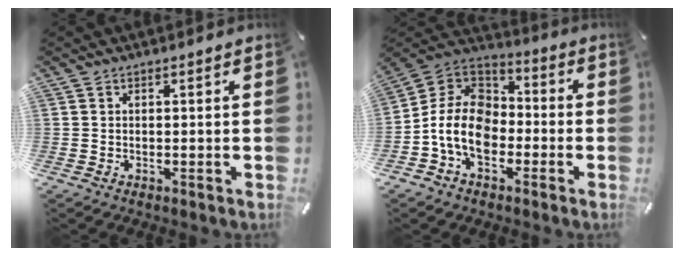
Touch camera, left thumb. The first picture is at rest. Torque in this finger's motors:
{"motor_torque": [-0.11, 1.56, 1.20, 1.04, 0.12]}